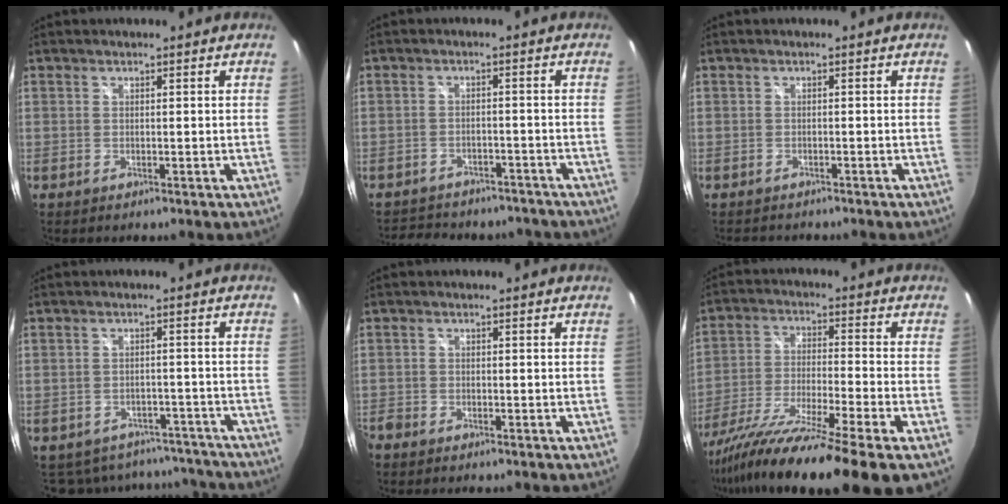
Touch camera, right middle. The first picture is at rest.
{"total": 13.7, "force": [-11.6, 5.6, 4.7], "torque": [-0.103, 0.006, -0.147]}
{"total": 2.4, "force": [-2.2, 0.8, 0.6], "torque": [-0.012, -0.007, -0.033]}
{"total": 14.0, "force": [-12.1, 6.4, 3.1], "torque": [-0.069, 0.027, -0.143]}
{"total": 2.6, "force": [-2.3, 1.0, 0.5], "torque": [-0.022, -0.009, -0.045]}
{"total": 20.7, "force": [-15.8, -1.0, 13.3], "torque": [-0.243, -0.070, -0.271]}